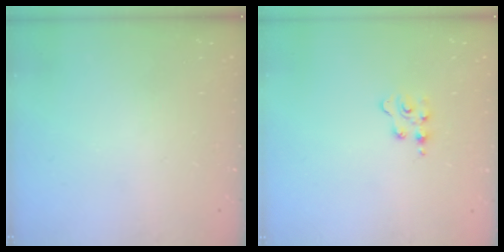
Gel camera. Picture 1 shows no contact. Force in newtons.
{"total": 2.5, "press": 2.5, "slide": 0.4}